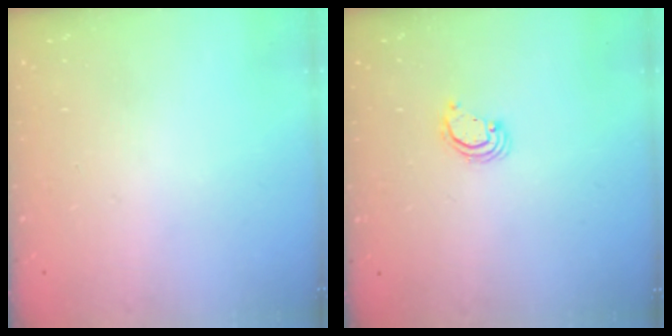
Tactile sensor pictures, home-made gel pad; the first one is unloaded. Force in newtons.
{"total": 2.2, "press": 2.2, "slide": 0.2}